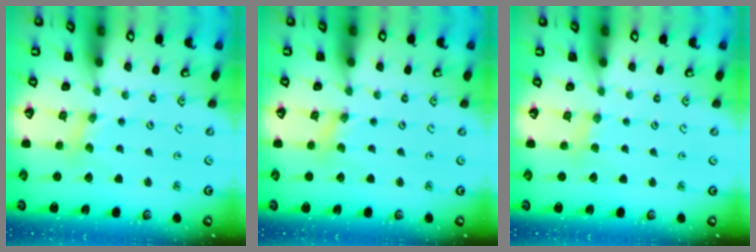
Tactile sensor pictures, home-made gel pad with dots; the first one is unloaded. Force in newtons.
{"total": 0.0}
{"total": 2.2, "press": 2.2, "slide": 0.3}